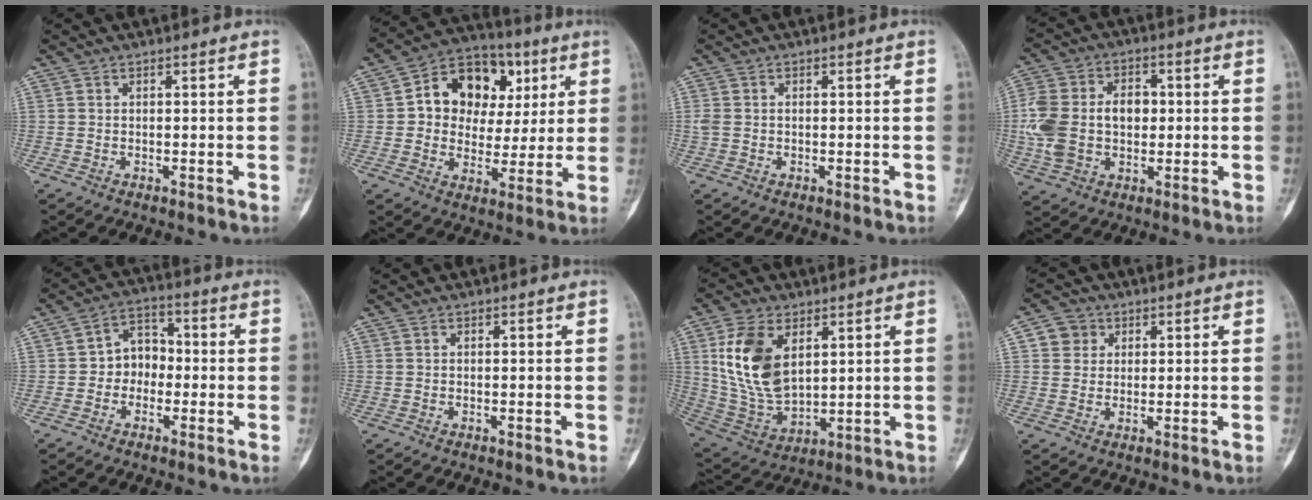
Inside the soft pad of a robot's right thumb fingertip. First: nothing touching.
{"total": 15.8, "force": [4.0, 12.4, 9.0], "torque": [-0.085, 0.012, 0.062]}
{"total": 1.7, "force": [0.0, 1.3, 1.0], "torque": [-0.033, 0.004, 0.001]}
{"total": 14.4, "force": [0.1, 10.1, 10.3], "torque": [-0.204, 0.022, 0.006]}
{"total": 6.5, "force": [-1.1, 5.4, 3.5], "torque": [-0.020, 0.028, -0.035]}
{"total": 0.0}
{"total": 15.3, "force": [4.8, 9.0, 11.4], "torque": [-0.210, -0.021, 0.108]}
{"total": 4.3, "force": [1.5, 4.0, 0.9], "torque": [0.009, -0.001, 0.020]}